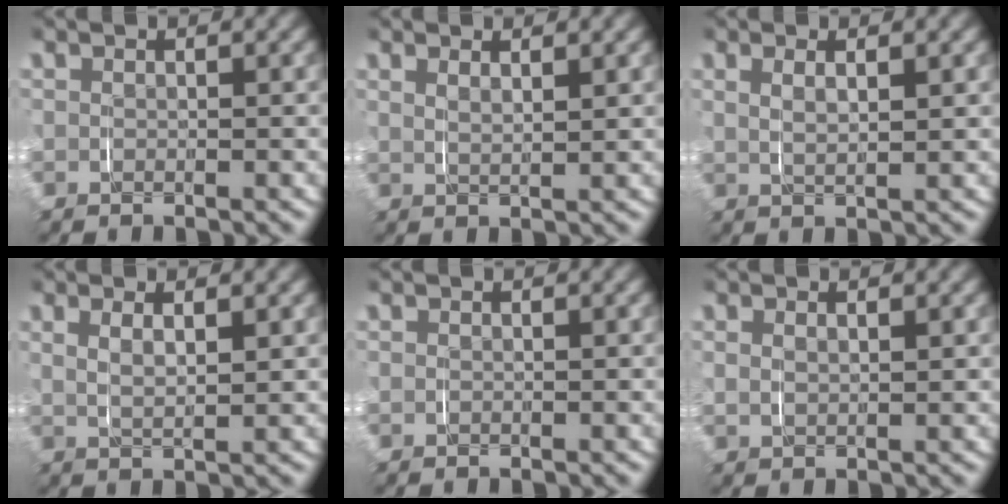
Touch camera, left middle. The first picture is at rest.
{"total": 1.4, "force": [1.1, 0.1, 0.9], "torque": [-0.019, -0.007, 0.026]}
{"total": 1.9, "force": [0.8, 0.5, 1.7], "torque": [-0.032, -0.003, 0.020]}
{"total": 2.6, "force": [0.9, 1.0, 2.2], "torque": [-0.044, -0.002, 0.021]}
{"total": 0.0}
{"total": 1.2, "force": [0.7, 0.6, 0.8], "torque": [-0.017, -0.003, 0.018]}